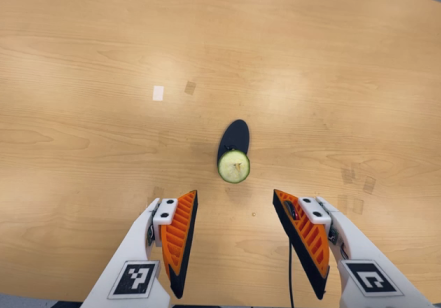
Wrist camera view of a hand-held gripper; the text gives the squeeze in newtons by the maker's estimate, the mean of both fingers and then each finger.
{"total": 0.0}